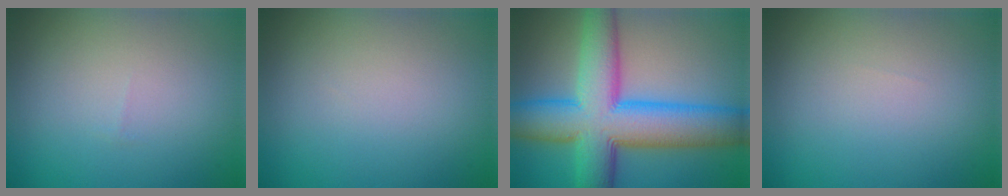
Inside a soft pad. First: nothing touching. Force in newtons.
{"total": 0.0}
{"total": 12.8, "press": 12.8, "slide": 0.2}
{"total": 0.0}